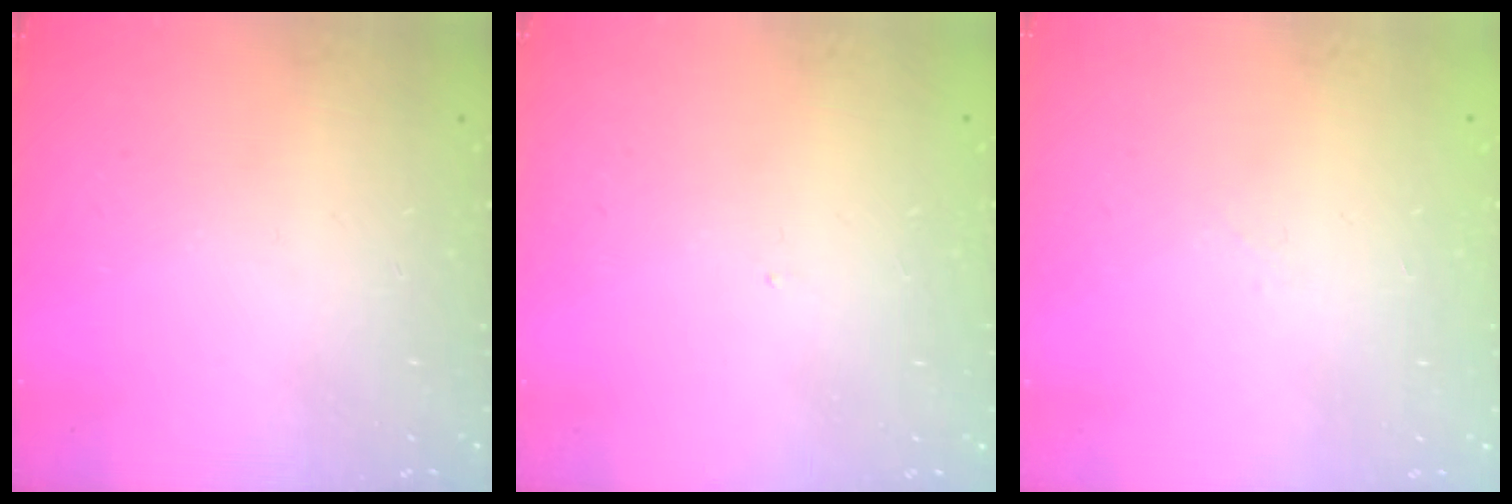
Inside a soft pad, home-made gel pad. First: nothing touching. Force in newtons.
{"total": 0.0}
{"total": 2.0, "press": 1.9, "slide": 0.5}